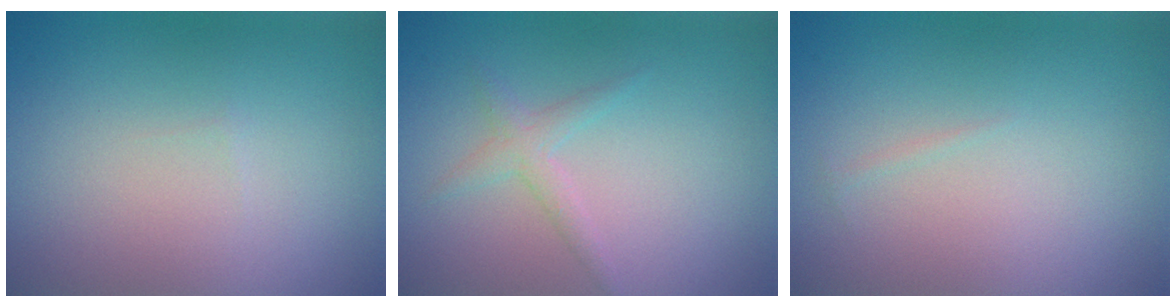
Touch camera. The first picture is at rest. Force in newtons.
{"total": 1.4, "press": 1.4, "slide": 0.1}
{"total": 0.8, "press": 0.8, "slide": 0.2}